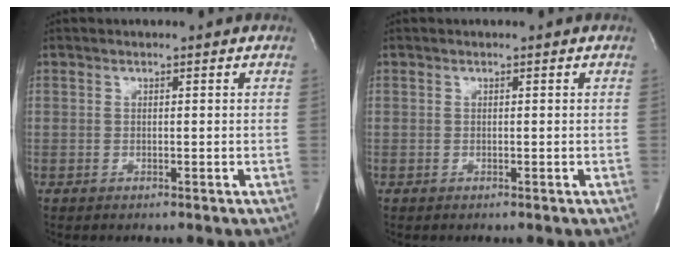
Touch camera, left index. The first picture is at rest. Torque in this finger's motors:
{"motor_torque": [0.00, 0.00, 0.00, 0.00]}